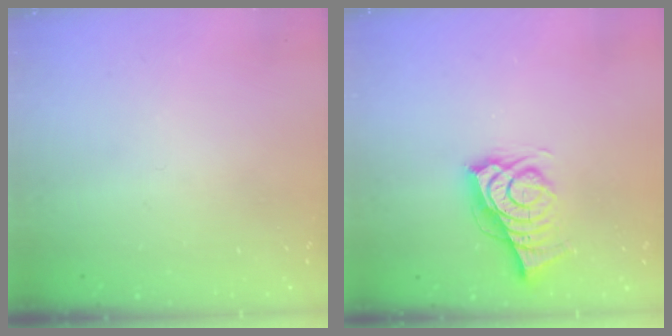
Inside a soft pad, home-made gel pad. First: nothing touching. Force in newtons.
{"total": 9.1, "press": 8.5, "slide": 3.4}